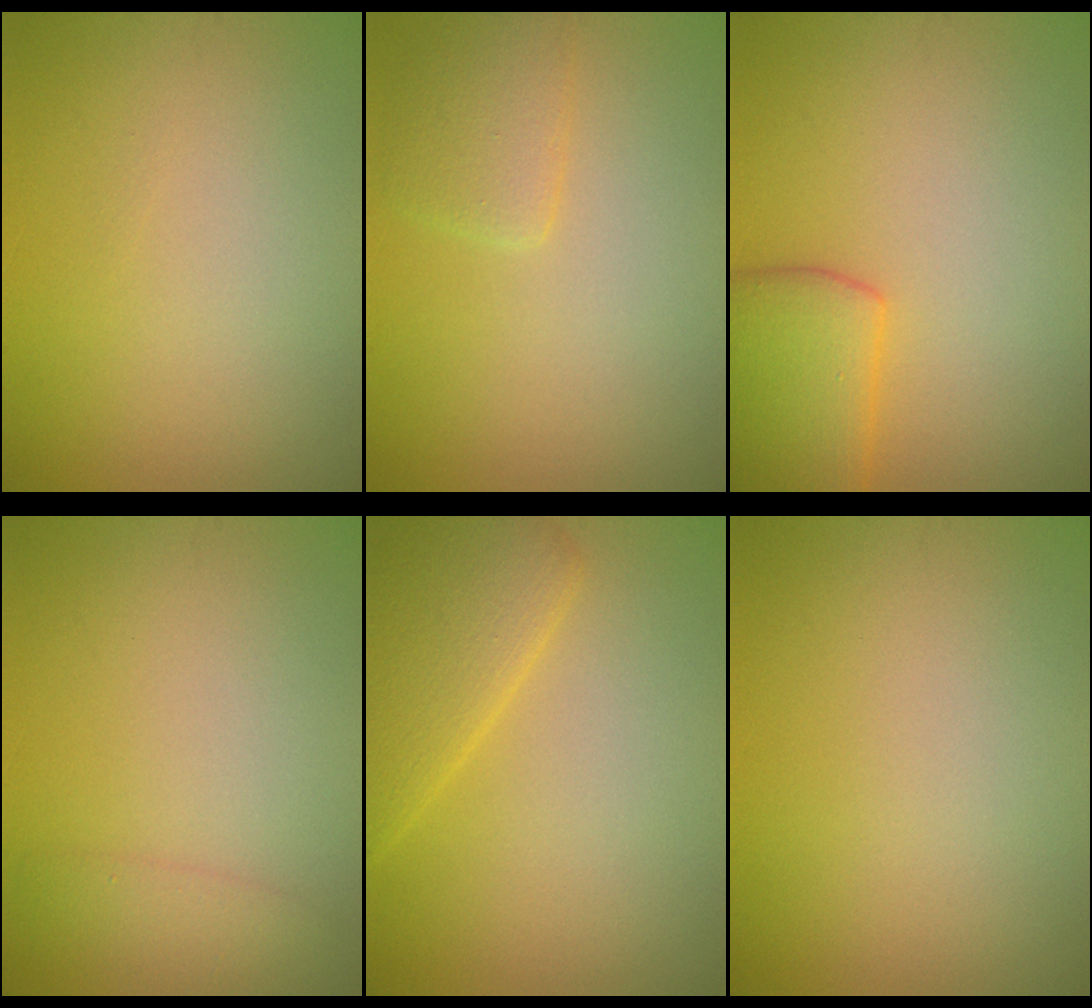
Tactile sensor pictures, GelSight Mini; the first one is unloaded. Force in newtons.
{"total": 2.1, "press": 2.1, "slide": 0.2}
{"total": 4.9, "press": 4.8, "slide": 0.3}
{"total": 1.5, "press": 1.5, "slide": 0.0}
{"total": 4.1, "press": 4.0, "slide": 0.2}
{"total": 0.0}